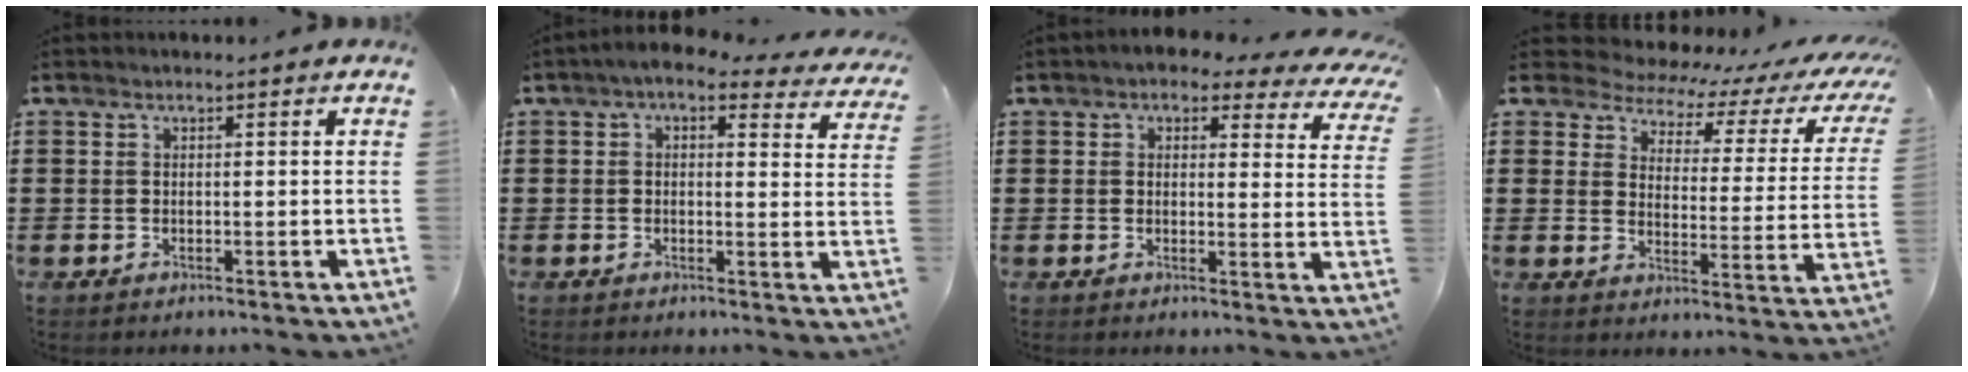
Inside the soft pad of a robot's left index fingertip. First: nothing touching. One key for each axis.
{"total": 3.4, "fx": 2.4, "fy": 0.8, "fz": 2.3, "tx": -0.053, "ty": -0.008, "tz": 0.039}
{"total": 2.7, "fx": 2.0, "fy": 1.1, "fz": 1.6, "tx": -0.032, "ty": -0.011, "tz": 0.029}
{"total": 4.1, "fx": 3.4, "fy": 1.8, "fz": 1.5, "tx": -0.047, "ty": -0.028, "tz": 0.050}